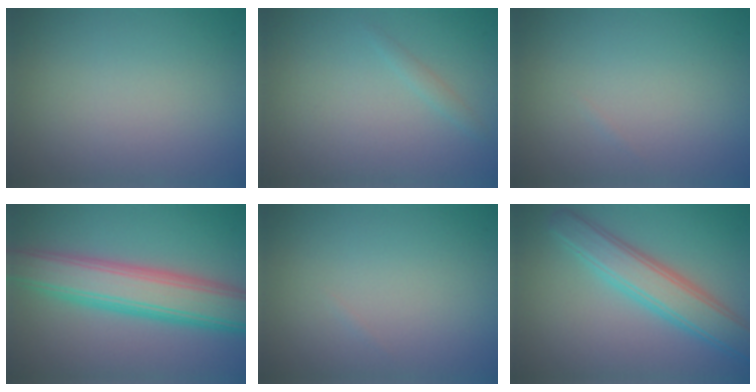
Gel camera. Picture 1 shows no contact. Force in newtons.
{"total": 0.7, "press": 0.7, "slide": 0.0}
{"total": 0.0}
{"total": 7.2, "press": 7.2, "slide": 0.2}
{"total": 0.0}
{"total": 4.9, "press": 4.9, "slide": 0.3}